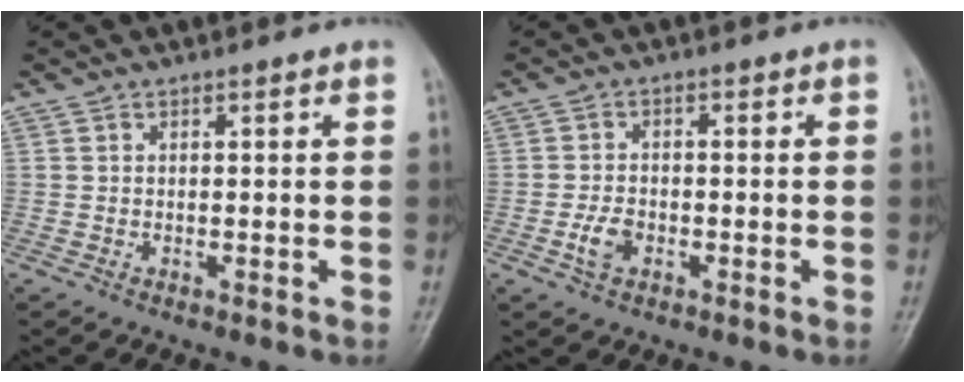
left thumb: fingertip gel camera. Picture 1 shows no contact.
{"total": 3.8, "force": [-1.5, 2.5, 2.4], "torque": [-0.044, 0.009, -0.030]}